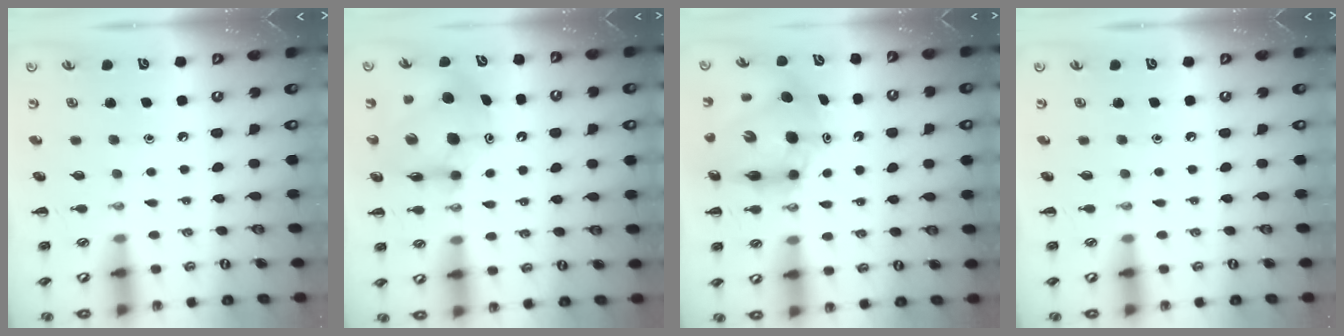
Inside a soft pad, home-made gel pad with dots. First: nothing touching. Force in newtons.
{"total": 9.4, "press": 9.1, "slide": 2.2}
{"total": 9.9, "press": 9.5, "slide": 2.8}
{"total": 0.0}